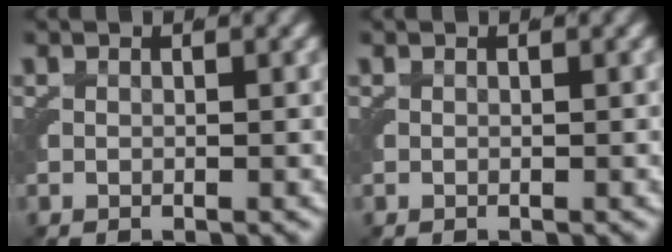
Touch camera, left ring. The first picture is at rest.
{"total": 0.0}